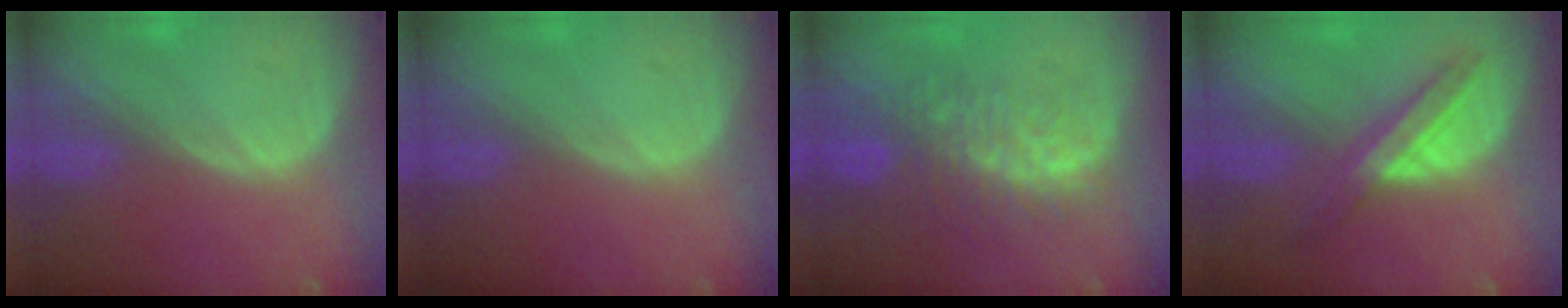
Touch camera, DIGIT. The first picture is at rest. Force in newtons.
{"total": 0.0}
{"total": 9.9, "press": 8.6, "slide": 4.8}
{"total": 5.9, "press": 5.9, "slide": 0.6}